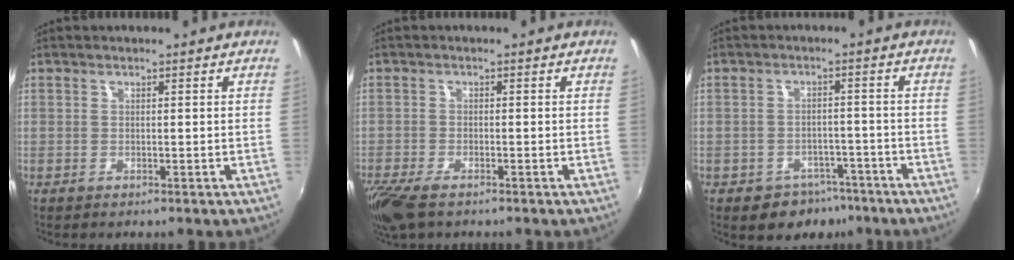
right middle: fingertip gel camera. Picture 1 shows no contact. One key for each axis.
{"total": 6.7, "fx": -4.9, "fy": 2.0, "fz": 4.0, "tx": -0.103, "ty": -0.030, "tz": -0.096}
{"total": 7.1, "fx": -4.7, "fy": 5.0, "fz": 1.7, "tx": -0.040, "ty": 0.016, "tz": -0.053}